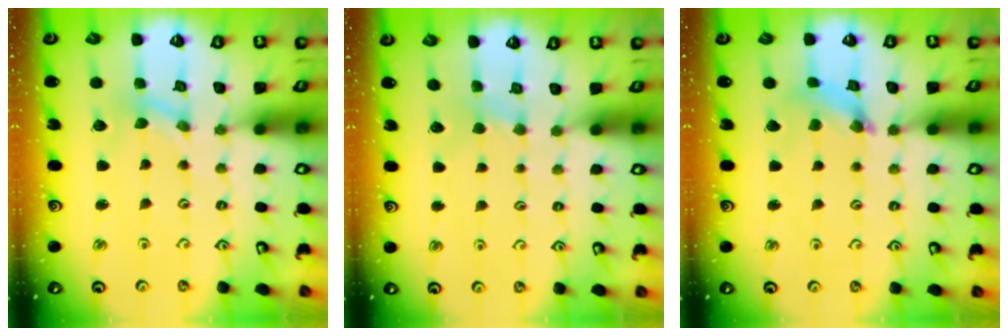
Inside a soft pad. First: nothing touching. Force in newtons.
{"total": 2.0, "press": 1.9, "slide": 0.4}
{"total": 2.5, "press": 2.5, "slide": 0.2}